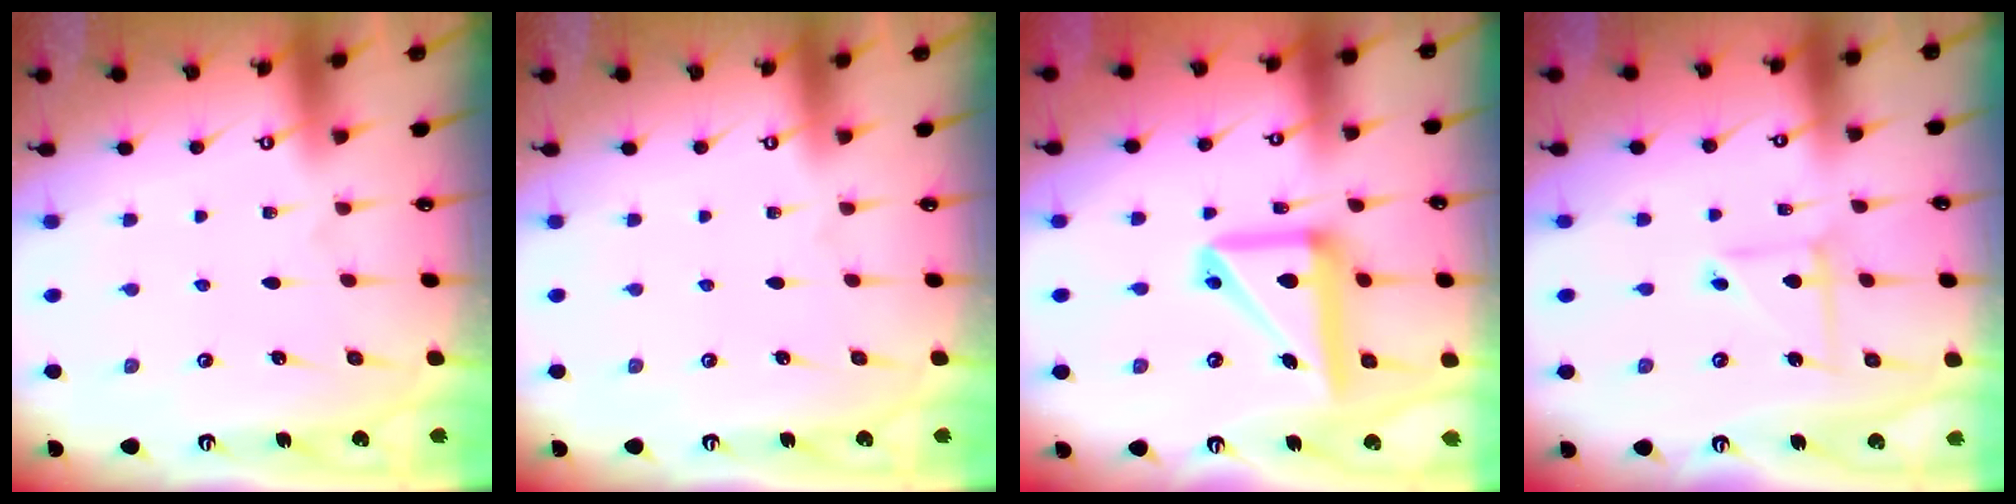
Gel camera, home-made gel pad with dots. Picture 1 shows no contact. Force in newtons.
{"total": 0.0}
{"total": 14.9, "press": 14.7, "slide": 2.3}
{"total": 4.8, "press": 4.7, "slide": 0.5}